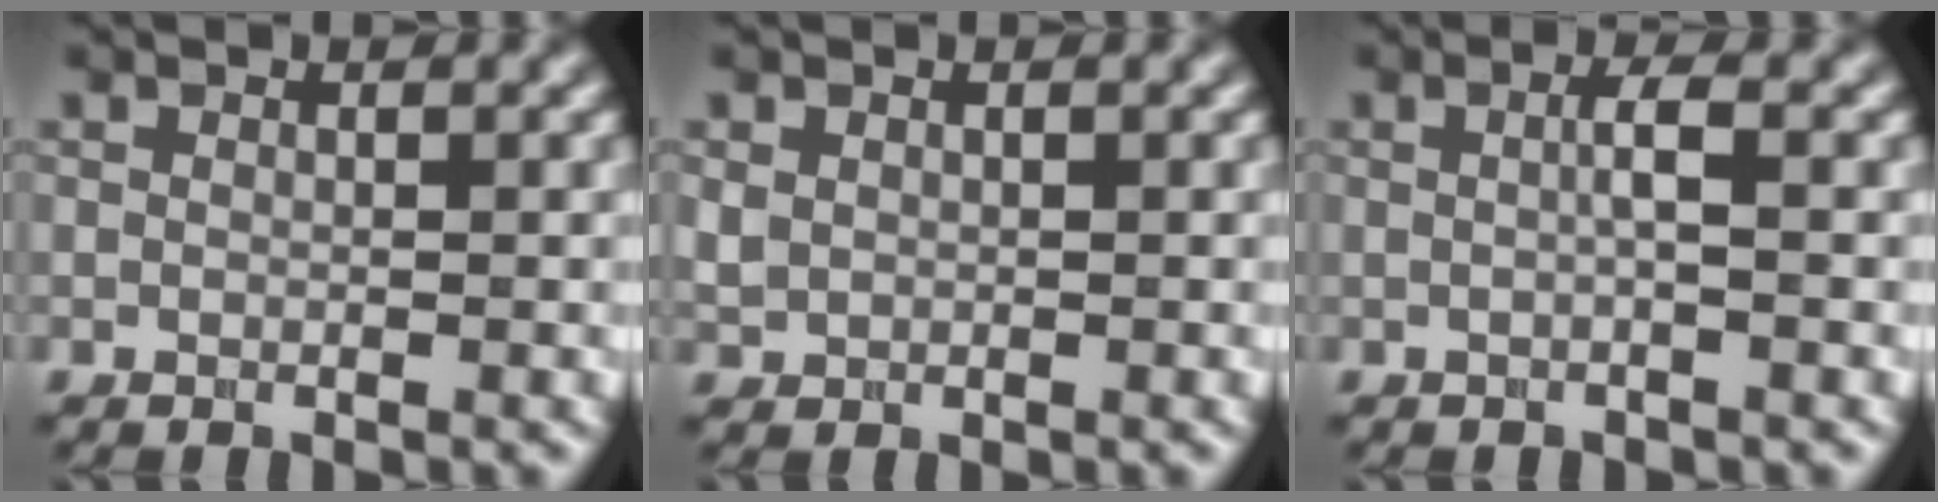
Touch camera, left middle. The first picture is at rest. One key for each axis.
{"total": 0.6, "fx": 0.2, "fy": 0.5, "fz": 0.0, "tx": -0.008, "ty": -0.002, "tz": 0.013}
{"total": 1.5, "fx": -0.1, "fy": 0.0, "fz": 1.5, "tx": -0.033, "ty": 0.003, "tz": 0.001}